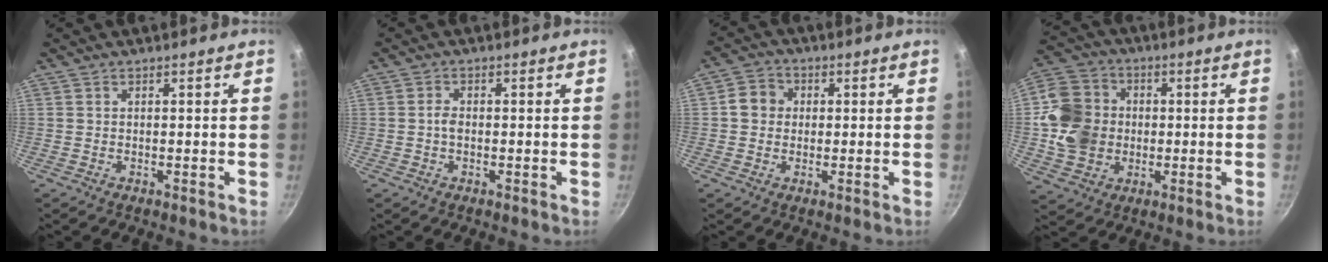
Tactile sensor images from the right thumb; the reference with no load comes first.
{"total": 1.6, "force": [-0.3, 1.0, 1.2], "torque": [-0.021, 0.002, -0.008]}
{"total": 5.4, "force": [0.4, 4.9, 2.3], "torque": [-0.025, 0.012, -0.002]}
{"total": 13.9, "force": [-0.5, 11.8, 7.4], "torque": [-0.131, 0.018, -0.012]}